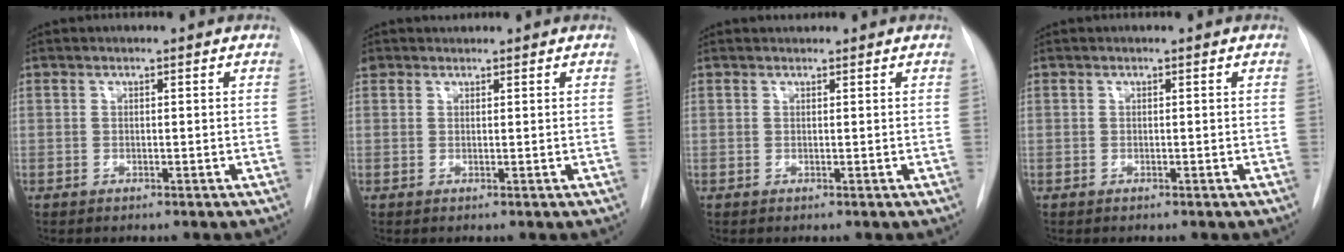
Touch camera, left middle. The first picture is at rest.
{"total": 1.5, "force": [1.3, 0.8, -0.2], "torque": [0.001, 0.014, 0.023]}
{"total": 0.9, "force": [0.8, 0.2, 0.0], "torque": [-0.011, 0.008, 0.015]}
{"total": 0.0}